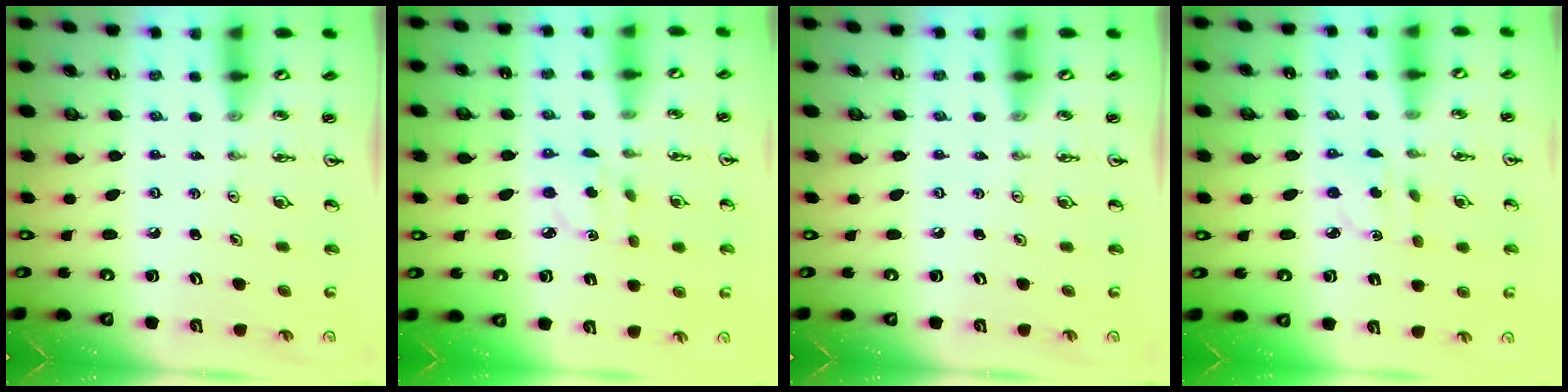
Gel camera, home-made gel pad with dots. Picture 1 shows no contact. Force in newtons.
{"total": 2.6, "press": 2.6, "slide": 0.1}
{"total": 0.0}
{"total": 2.0, "press": 2.0, "slide": 0.4}